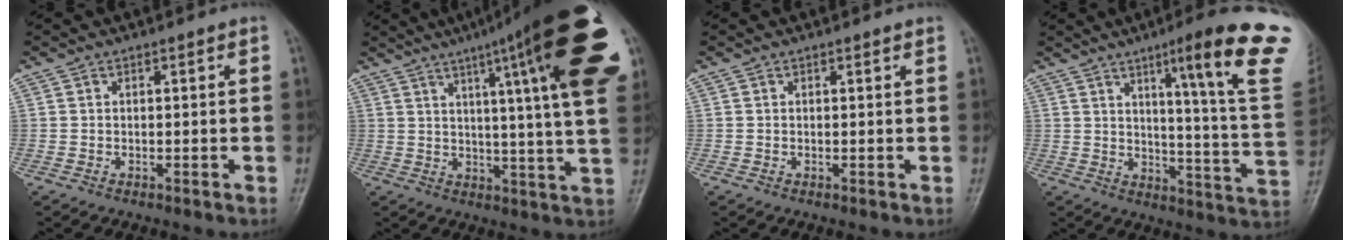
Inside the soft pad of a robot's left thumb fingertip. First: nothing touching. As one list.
[{"total": 25.5, "force": [11.1, 3.4, 22.7], "torque": [-0.272, -0.015, 0.143]}, {"total": 0.5, "force": [0.4, 0.0, 0.3], "torque": [-0.007, -0.001, 0.006]}, {"total": 21.6, "force": [11.4, 1.2, 18.3], "torque": [-0.226, -0.055, 0.148]}]